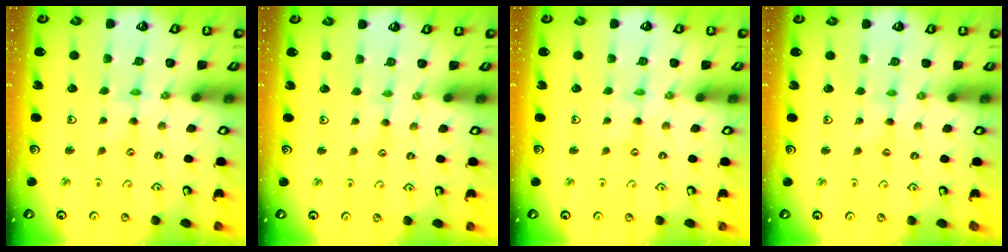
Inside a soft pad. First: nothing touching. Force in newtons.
{"total": 2.4, "press": 2.3, "slide": 0.3}
{"total": 1.4, "press": 1.4, "slide": 0.2}
{"total": 0.8, "press": 0.7, "slide": 0.3}